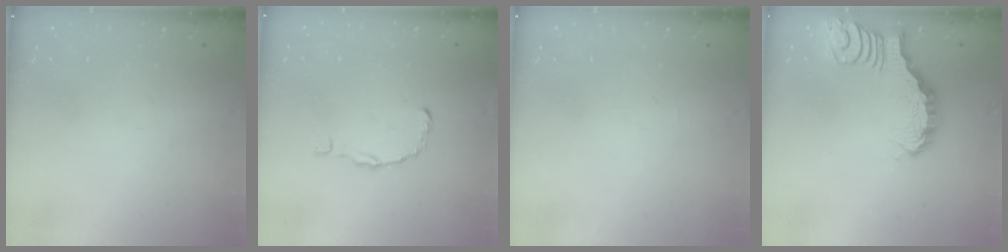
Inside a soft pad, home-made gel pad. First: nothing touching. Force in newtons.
{"total": 1.5, "press": 1.5, "slide": 0.1}
{"total": 0.0}
{"total": 2.7, "press": 2.7, "slide": 0.4}